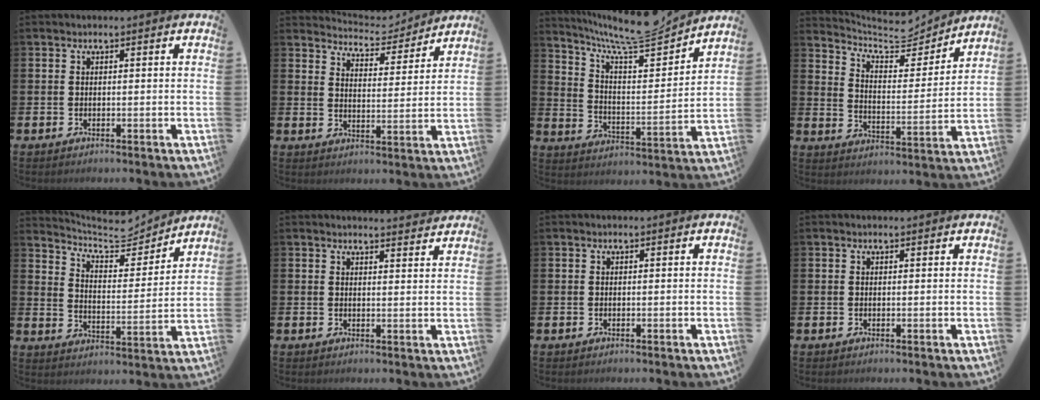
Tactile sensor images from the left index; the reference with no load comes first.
{"total": 4.8, "force": [4.7, 0.9, 0.1], "torque": [-0.021, -0.039, 0.080]}
{"total": 9.9, "force": [8.9, 1.6, 4.1], "torque": [-0.102, -0.064, 0.153]}
{"total": 7.4, "force": [6.9, 2.1, 1.9], "torque": [-0.060, -0.057, 0.115]}
{"total": 7.3, "force": [6.8, 2.1, 2.0], "torque": [-0.060, -0.054, 0.113]}
{"total": 2.7, "force": [2.7, 0.0, -0.1], "torque": [0.005, -0.022, 0.048]}
{"total": 0.0}
{"total": 0.0}